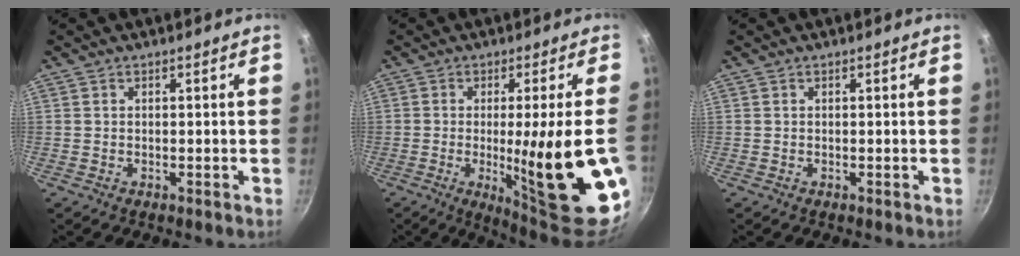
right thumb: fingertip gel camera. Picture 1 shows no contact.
{"total": 21.3, "force": [-4.0, 2.7, 20.8], "torque": [-0.272, -0.019, -0.039]}
{"total": 0.0}